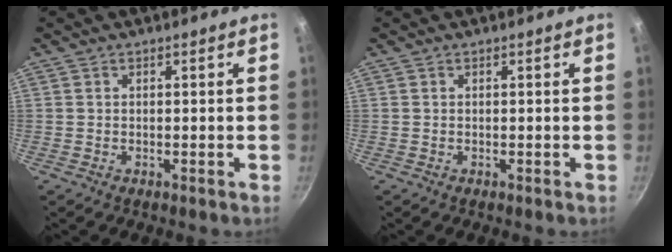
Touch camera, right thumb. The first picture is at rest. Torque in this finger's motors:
{"motor_torque": [-0.01, -0.01, 0.27, 0.10, 0.00]}